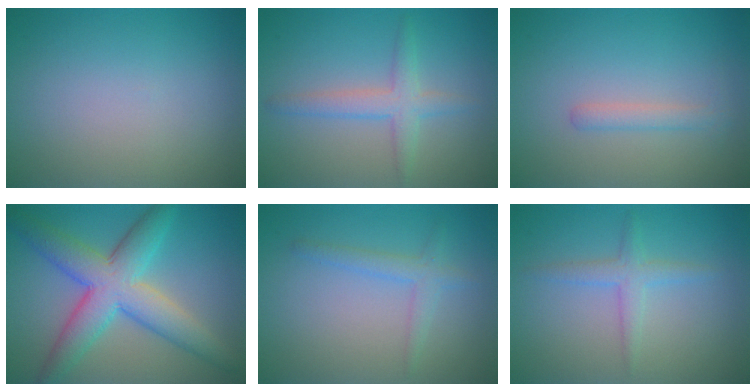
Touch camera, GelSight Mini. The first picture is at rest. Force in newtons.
{"total": 2.7, "press": 2.7, "slide": 0.2}
{"total": 1.4, "press": 1.4, "slide": 0.0}
{"total": 7.8, "press": 7.8, "slide": 0.2}
{"total": 2.0, "press": 2.0, "slide": 0.1}
{"total": 2.0, "press": 2.0, "slide": 0.1}